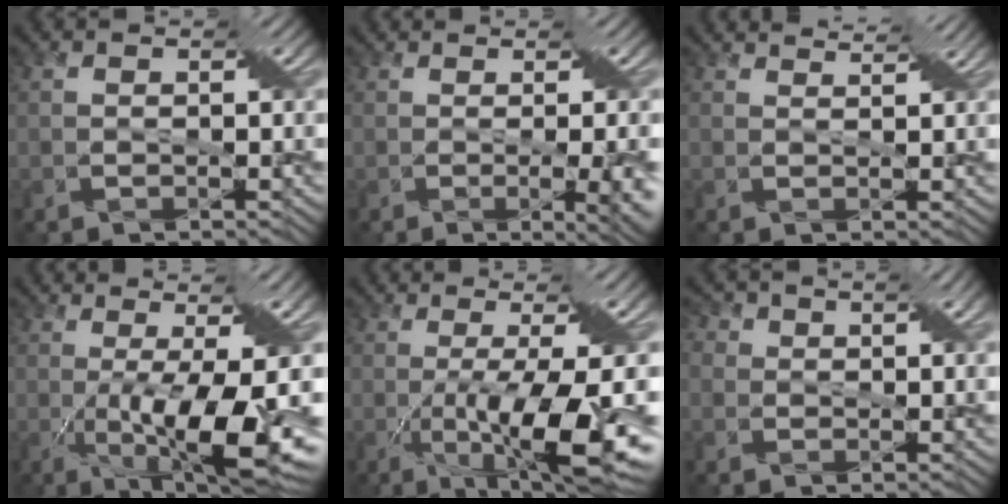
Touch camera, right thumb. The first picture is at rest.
{"total": 5.4, "force": [-0.6, 2.1, 5.0], "torque": [-0.071, -0.016, 0.007]}
{"total": 3.3, "force": [3.2, 0.1, 0.9], "torque": [-0.029, 0.007, 0.043]}
{"total": 11.6, "force": [-1.9, 2.4, 11.2], "torque": [-0.187, -0.015, -0.017]}
{"total": 12.2, "force": [-3.1, 2.1, 11.6], "torque": [-0.186, -0.013, -0.040]}
{"total": 3.7, "force": [1.7, 2.6, 1.9], "torque": [-0.030, 0.017, -0.003]}